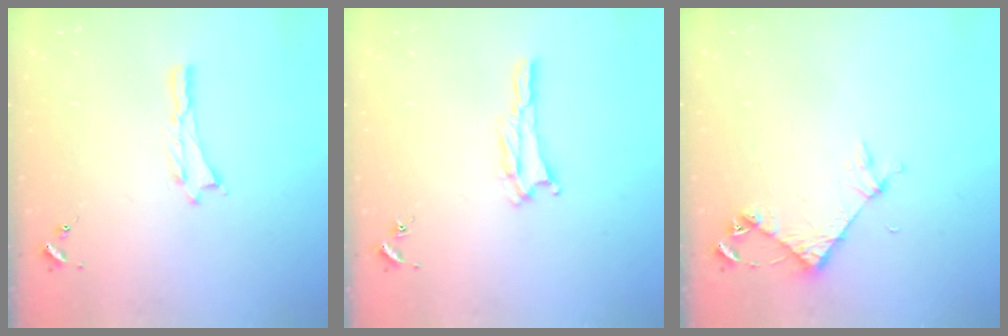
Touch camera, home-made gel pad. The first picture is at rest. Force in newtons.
{"total": 1.4, "press": 1.4, "slide": 0.2}
{"total": 4.6, "press": 4.6, "slide": 0.3}